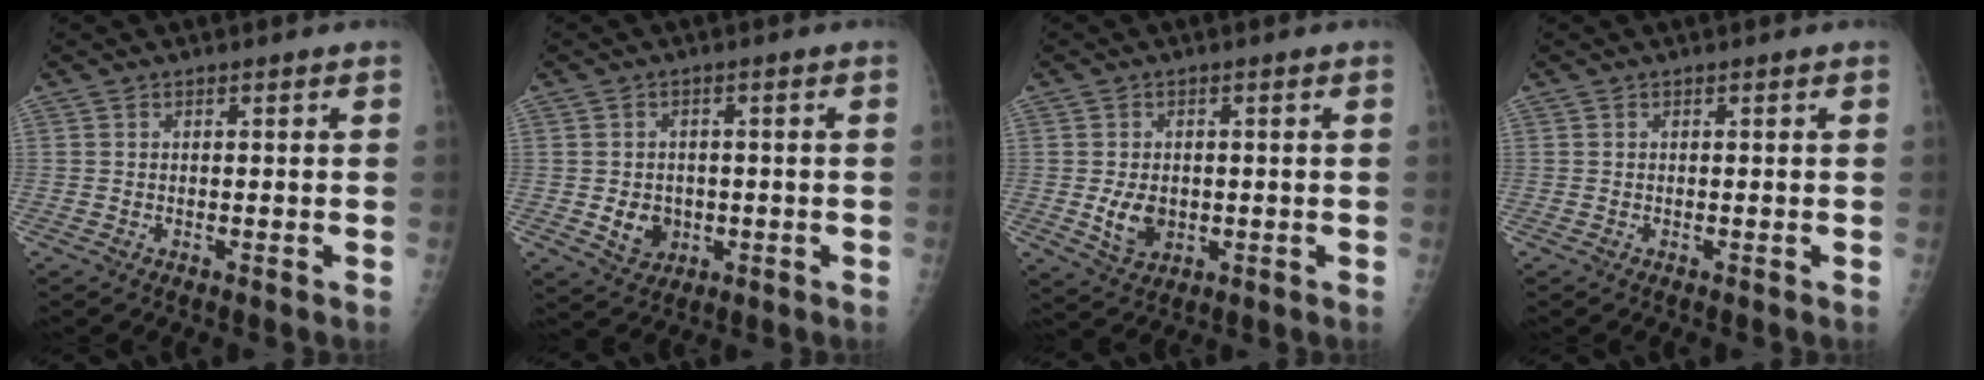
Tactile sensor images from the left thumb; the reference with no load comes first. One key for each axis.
{"total": 5.1, "fx": -0.8, "fy": 4.4, "fz": 2.5, "tx": -0.019, "ty": 0.003, "tz": -0.002}
{"total": 5.6, "fx": -0.5, "fy": 4.1, "fz": 3.7, "tx": -0.049, "ty": -0.007, "tz": 0.002}
{"total": 0.0}